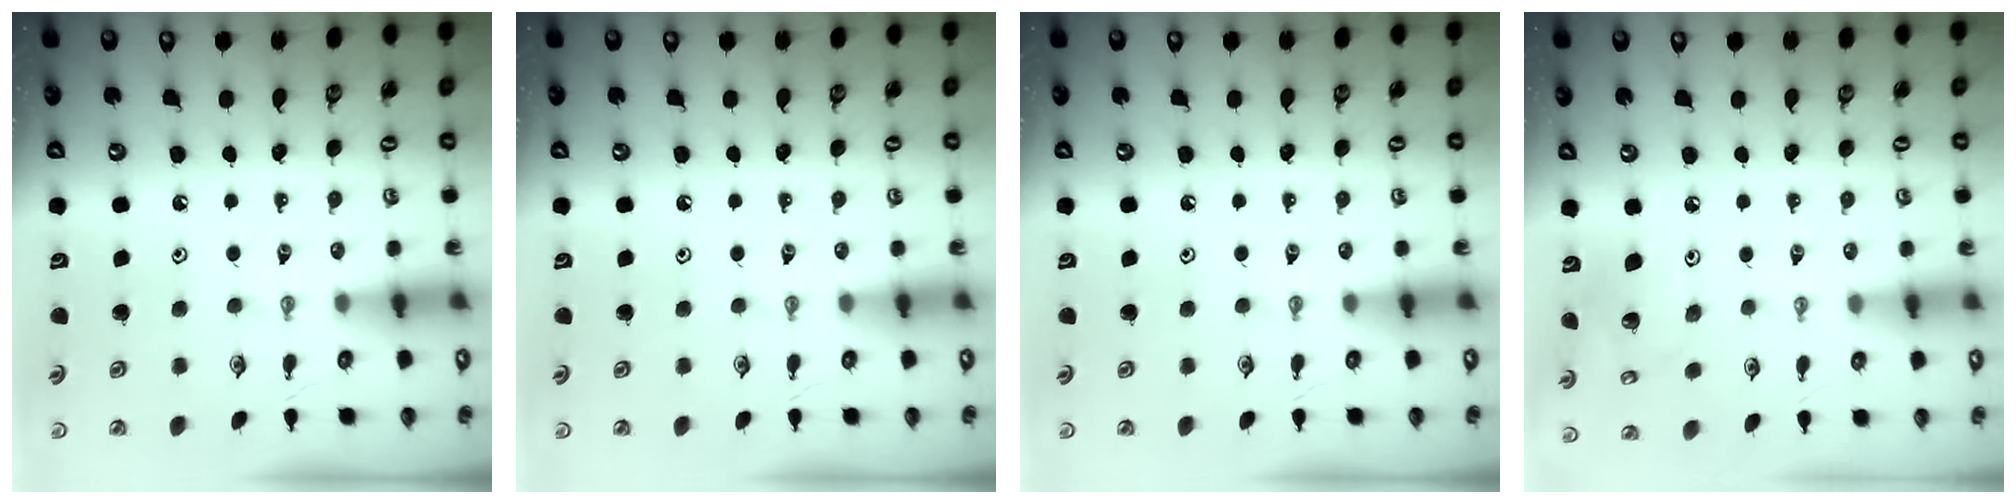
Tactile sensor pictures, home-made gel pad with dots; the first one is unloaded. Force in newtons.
{"total": 0.0}
{"total": 0.0}
{"total": 8.5, "press": 8.3, "slide": 2.0}